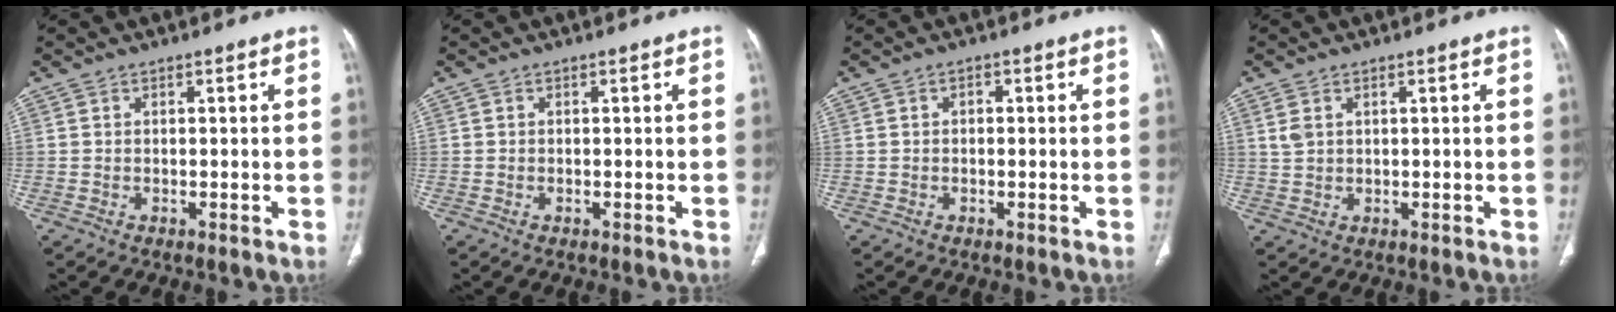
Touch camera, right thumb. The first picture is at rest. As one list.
[{"total": 0.0}, {"total": 1.1, "force": [0.1, 0.8, 0.8], "torque": [-0.011, 0.007, 0.000]}, {"total": 2.6, "force": [1.1, 1.6, 1.8], "torque": [-0.043, 0.005, 0.032]}]